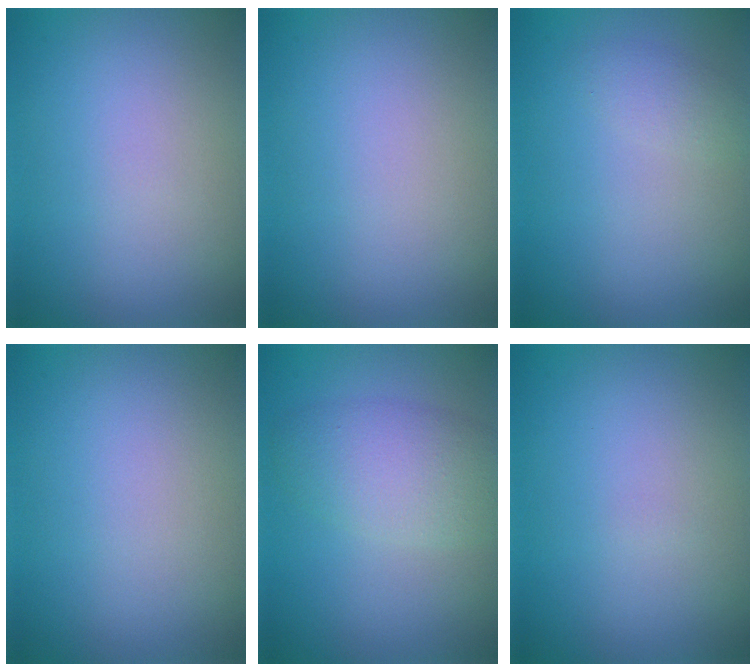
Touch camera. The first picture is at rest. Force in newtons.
{"total": 0.0}
{"total": 1.2, "press": 1.2, "slide": 0.0}
{"total": 0.0}
{"total": 4.5, "press": 4.5, "slide": 0.2}
{"total": 0.0}